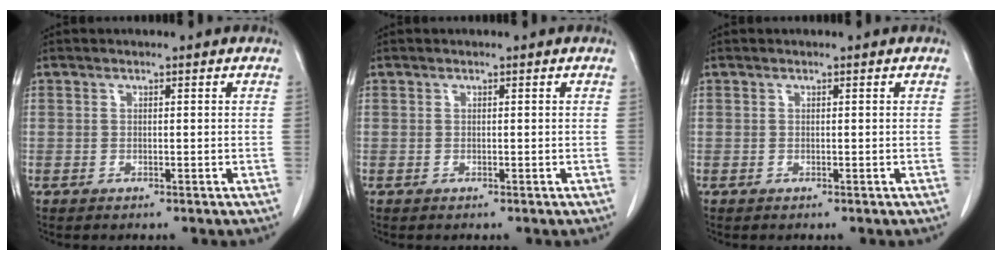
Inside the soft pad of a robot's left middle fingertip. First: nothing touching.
{"total": 0.0}
{"total": 0.0}